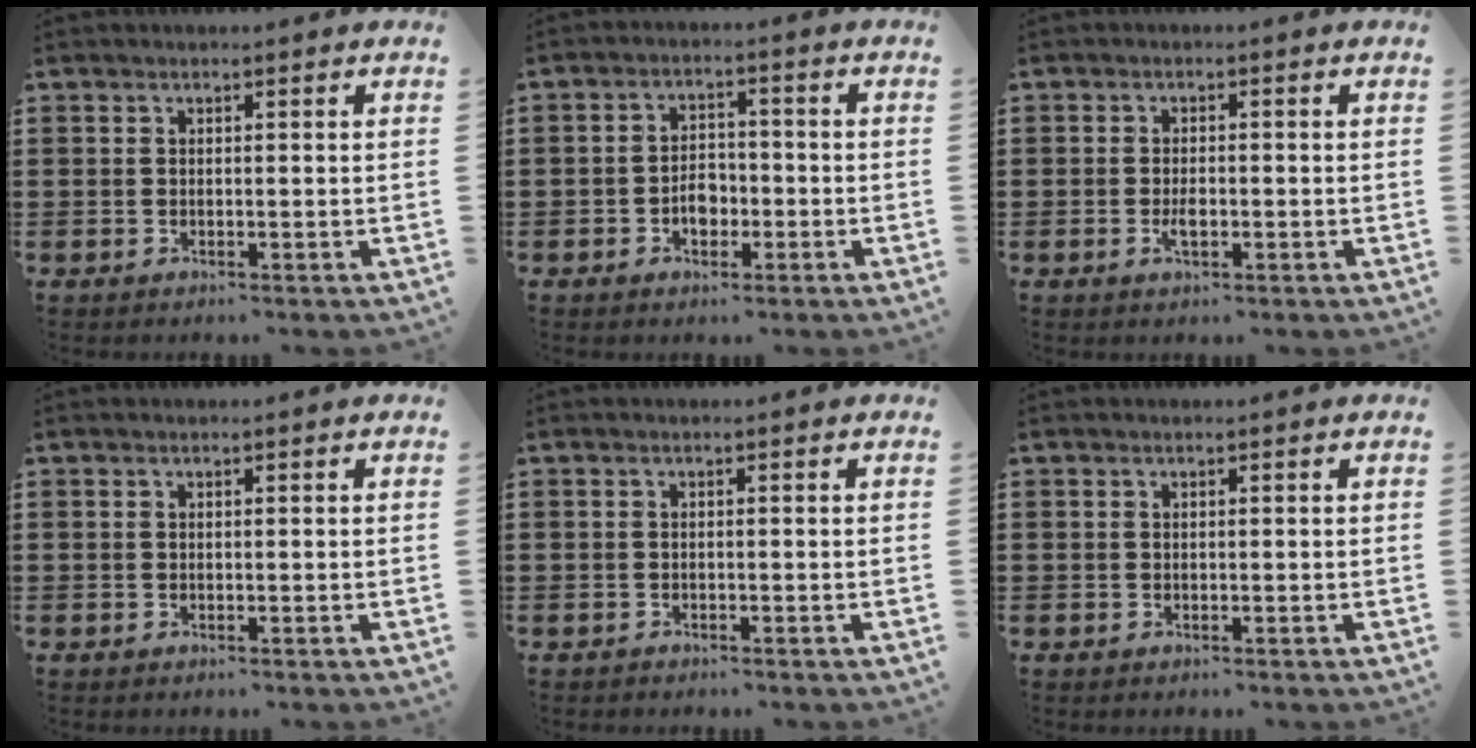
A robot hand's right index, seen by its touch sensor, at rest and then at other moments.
{"total": 3.8, "force": [-1.3, 2.6, 2.4], "torque": [-0.030, -0.001, -0.029]}
{"total": 2.2, "force": [-0.6, 0.9, 2.0], "torque": [-0.037, 0.000, -0.011]}
{"total": 0.0}
{"total": 0.6, "force": [-0.6, 0.1, -0.1], "torque": [0.000, 0.001, -0.013]}
{"total": 0.0}